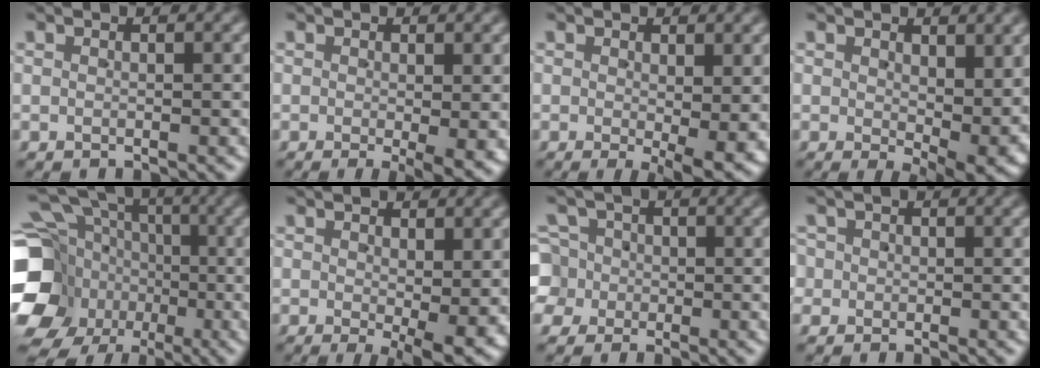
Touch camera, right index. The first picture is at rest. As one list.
[{"total": 2.5, "force": [-0.6, 0.2, 2.4], "torque": [-0.031, -0.008, -0.008]}, {"total": 3.7, "force": [-0.7, 0.7, 3.6], "torque": [-0.045, -0.013, -0.006]}, {"total": 4.7, "force": [0.3, 1.8, 4.3], "torque": [-0.049, -0.021, 0.014]}, {"total": 15.0, "force": [-1.5, 13.0, 7.3], "torque": [-0.125, -0.035, -0.035]}, {"total": 4.2, "force": [-0.9, 0.9, 4.0], "torque": [-0.051, -0.016, -0.007]}, {"total": 6.5, "force": [-0.8, 6.2, 2.0], "torque": [-0.057, -0.021, -0.014]}, {"total": 2.0, "force": [-0.3, 2.0, 0.3], "torque": [-0.007, -0.002, -0.005]}]